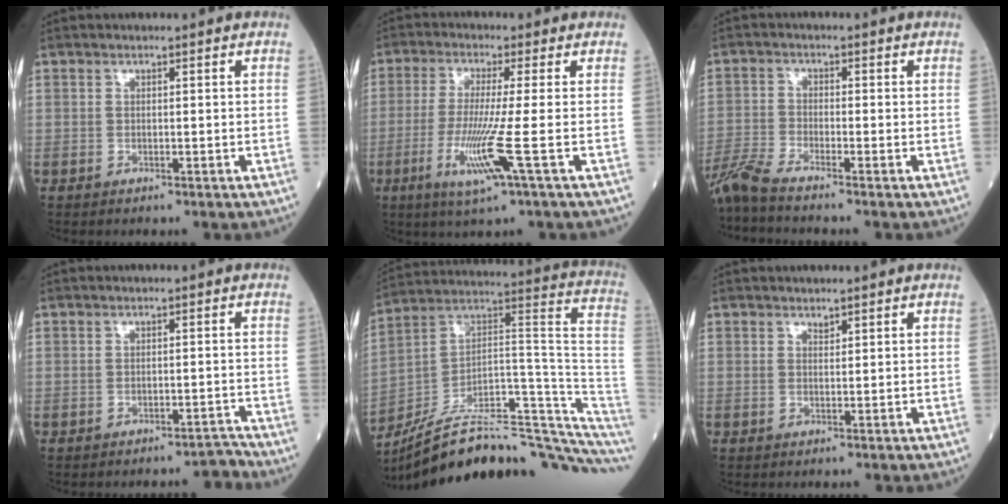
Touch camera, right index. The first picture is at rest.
{"total": 8.7, "force": [-2.6, -1.1, 8.2], "torque": [-0.171, -0.026, -0.054]}
{"total": 5.5, "force": [-4.8, -1.1, 2.3], "torque": [-0.052, -0.021, -0.098]}
{"total": 1.6, "force": [-1.6, 0.0, 0.0], "torque": [0.013, -0.001, -0.017]}
{"total": 24.9, "force": [-20.0, 2.5, 14.6], "torque": [-0.151, 0.055, -0.305]}
{"total": 0.9, "force": [0.8, 0.1, 0.2], "torque": [-0.003, -0.004, 0.013]}